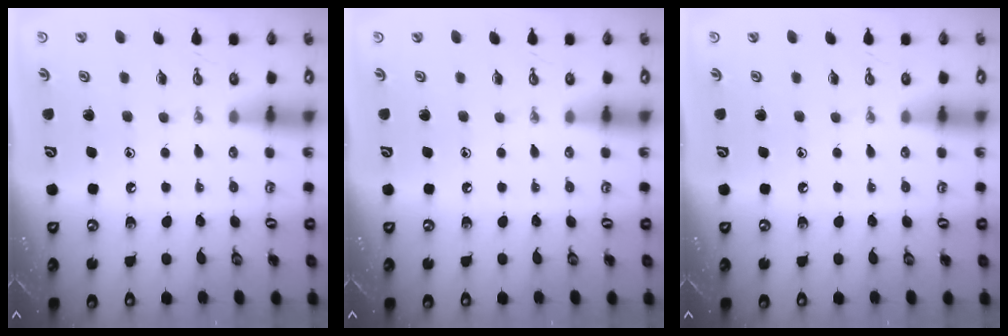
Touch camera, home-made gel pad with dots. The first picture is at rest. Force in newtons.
{"total": 0.0}
{"total": 0.0}